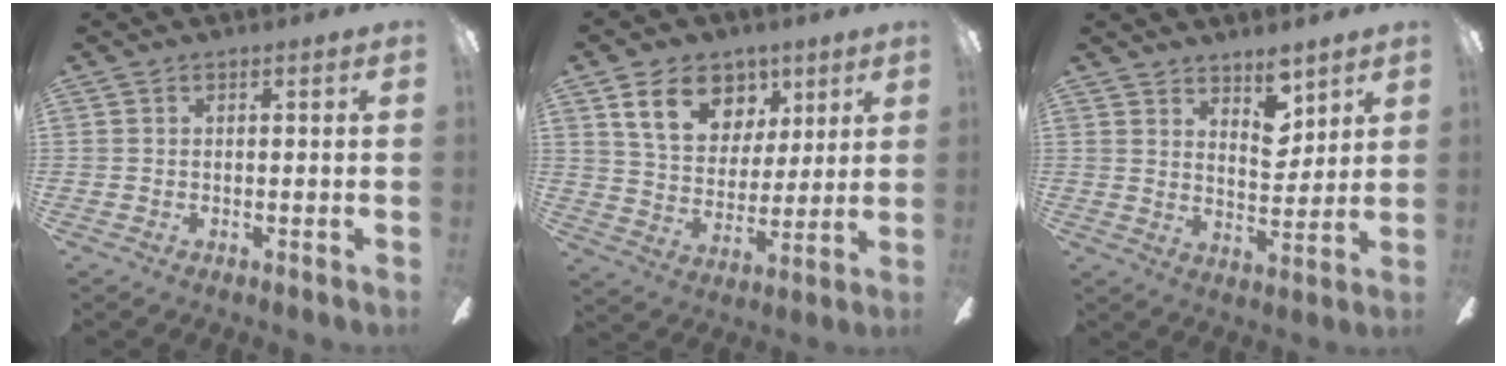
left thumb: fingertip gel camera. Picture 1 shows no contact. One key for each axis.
{"total": 15.1, "fx": 7.8, "fy": 10.6, "fz": 7.2, "tx": -0.114, "ty": -0.024, "tz": 0.148}
{"total": 8.3, "fx": 5.7, "fy": 4.1, "fz": 4.5, "tx": -0.057, "ty": -0.033, "tz": 0.099}